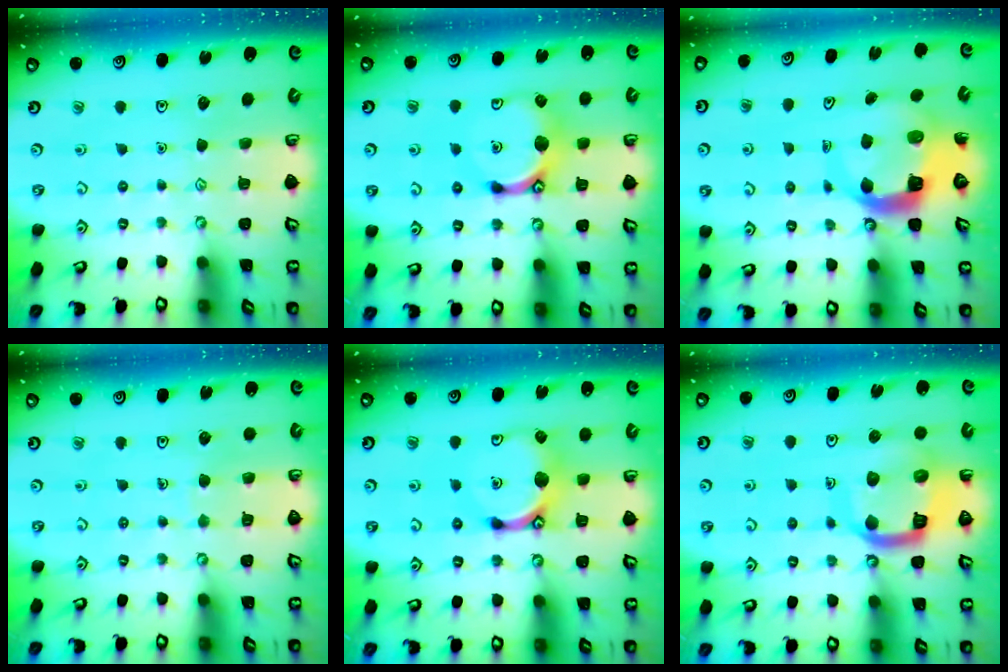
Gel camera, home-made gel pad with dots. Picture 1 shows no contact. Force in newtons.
{"total": 11.0, "press": 11.0, "slide": 0.5}
{"total": 8.4, "press": 8.3, "slide": 1.0}
{"total": 4.3, "press": 4.2, "slide": 0.4}
{"total": 11.0, "press": 11.0, "slide": 0.5}
{"total": 14.1, "press": 14.0, "slide": 1.6}